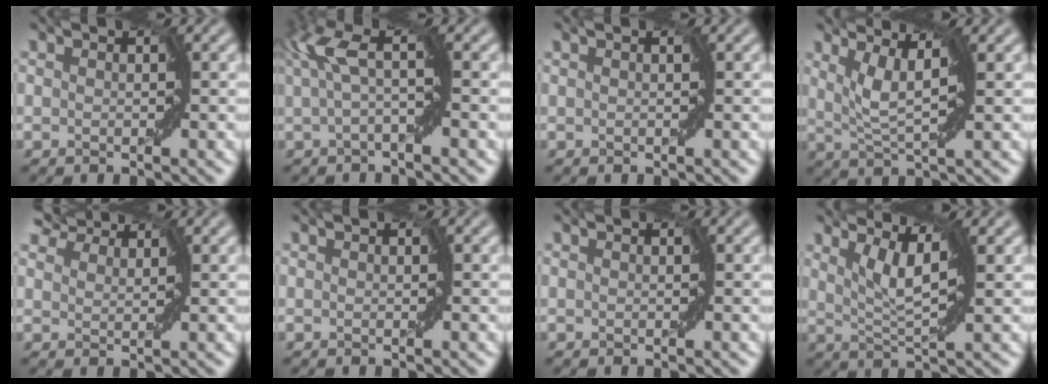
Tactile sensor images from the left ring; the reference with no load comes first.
{"total": 4.4, "force": [1.3, 0.6, 4.2], "torque": [-0.089, 0.016, 0.012]}
{"total": 0.0}
{"total": 3.3, "force": [1.8, 0.2, 2.7], "torque": [-0.059, -0.002, 0.035]}
{"total": 4.1, "force": [3.4, 1.9, 1.4], "torque": [-0.044, 0.008, 0.045]}
{"total": 0.0}
{"total": 0.0}
{"total": 3.2, "force": [2.0, 0.1, 2.6], "torque": [-0.052, -0.006, 0.037]}